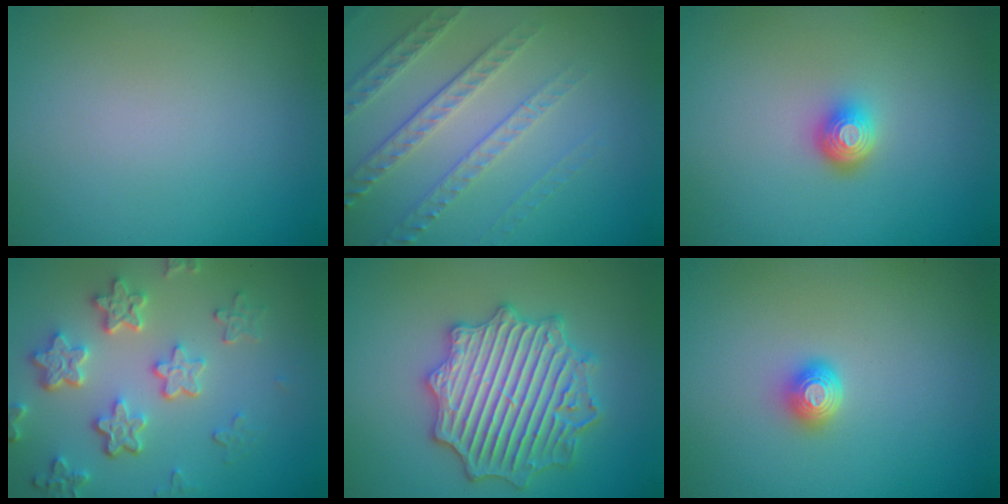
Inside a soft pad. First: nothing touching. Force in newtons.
{"total": 4.5, "press": 3.4, "slide": 3.0}
{"total": 2.1, "press": 1.5, "slide": 1.5}
{"total": 5.5, "press": 4.2, "slide": 3.6}
{"total": 6.6, "press": 6.5, "slide": 1.0}
{"total": 1.6, "press": 1.3, "slide": 0.9}